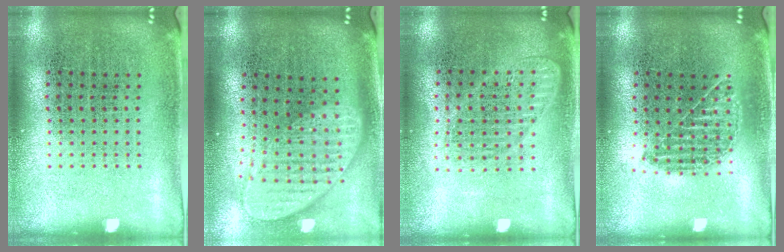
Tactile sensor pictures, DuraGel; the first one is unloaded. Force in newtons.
{"total": 2.0, "press": 1.6, "slide": 1.2}
{"total": 1.3, "press": 1.3, "slide": 0.4}
{"total": 1.0, "press": 0.9, "slide": 0.3}